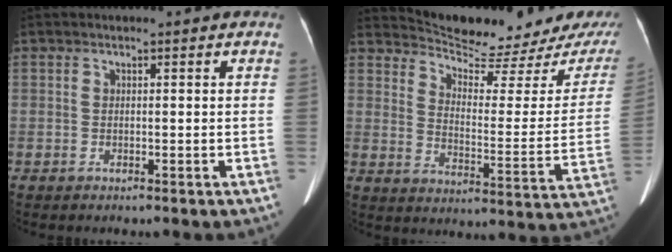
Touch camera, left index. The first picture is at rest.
{"total": 16.3, "force": [15.4, 0.9, 5.5], "torque": [-0.079, -0.070, 0.205]}